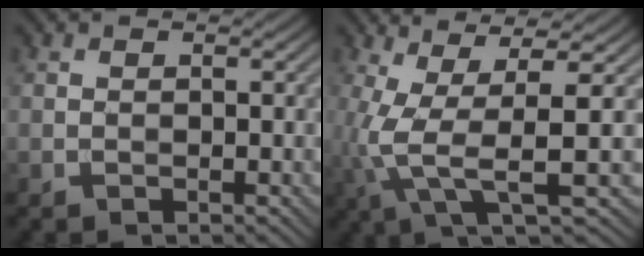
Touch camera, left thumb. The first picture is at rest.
{"total": 8.9, "force": [-0.8, 2.2, 8.6], "torque": [-0.181, 0.004, -0.015]}